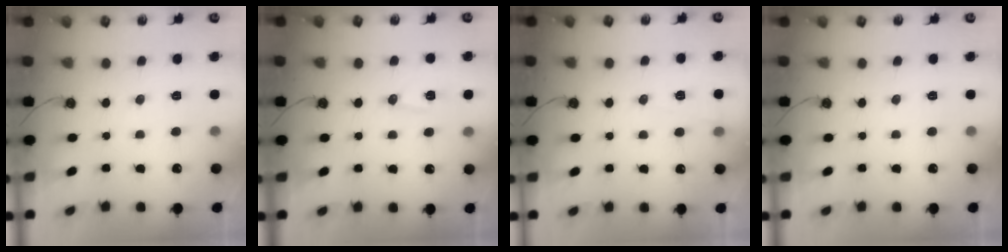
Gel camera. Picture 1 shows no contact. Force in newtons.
{"total": 7.9, "press": 7.7, "slide": 1.9}
{"total": 5.5, "press": 3.3, "slide": 4.4}
{"total": 0.0}